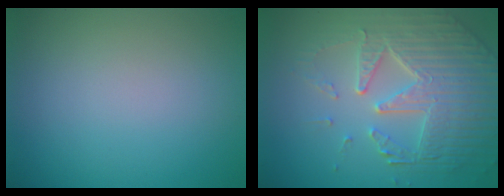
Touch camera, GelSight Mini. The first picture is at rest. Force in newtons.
{"total": 7.4, "press": 5.4, "slide": 5.0}